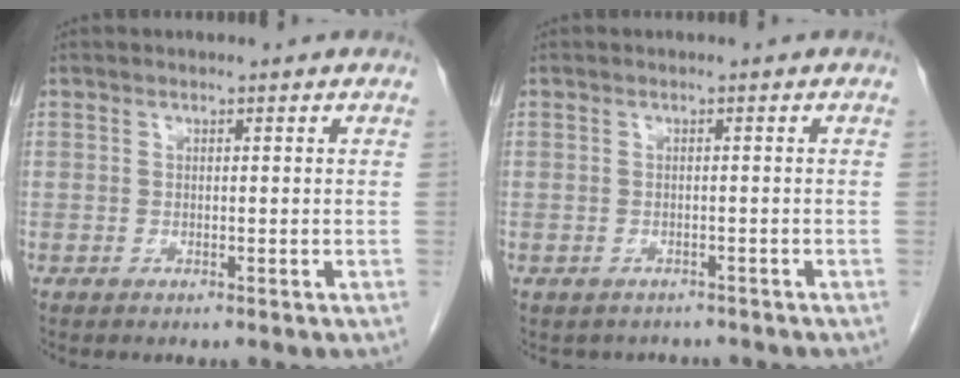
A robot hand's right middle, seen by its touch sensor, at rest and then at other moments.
{"total": 3.3, "force": [-2.9, 1.7, 0.1], "torque": [-0.001, 0.006, -0.037]}